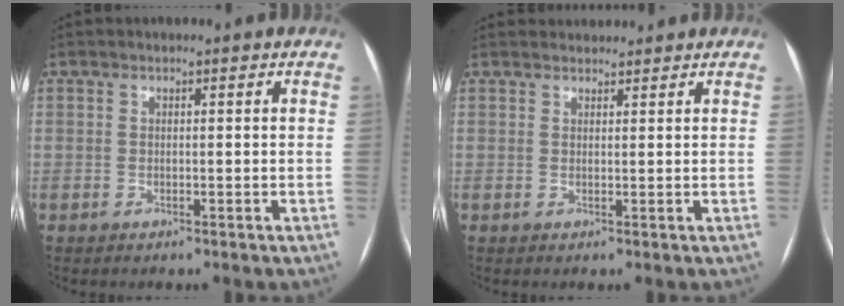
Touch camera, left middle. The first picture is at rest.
{"total": 2.9, "force": [2.8, 0.7, 0.0], "torque": [-0.001, 0.027, 0.044]}